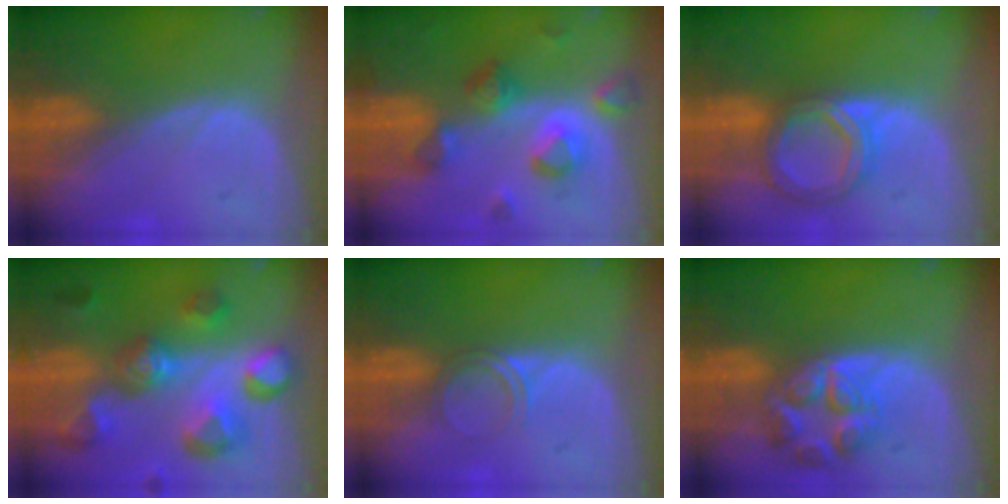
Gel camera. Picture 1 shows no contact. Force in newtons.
{"total": 8.0, "press": 7.7, "slide": 2.4}
{"total": 6.7, "press": 6.2, "slide": 2.6}
{"total": 11.3, "press": 10.0, "slide": 5.2}
{"total": 2.5, "press": 2.1, "slide": 1.2}
{"total": 7.6, "press": 6.8, "slide": 3.5}